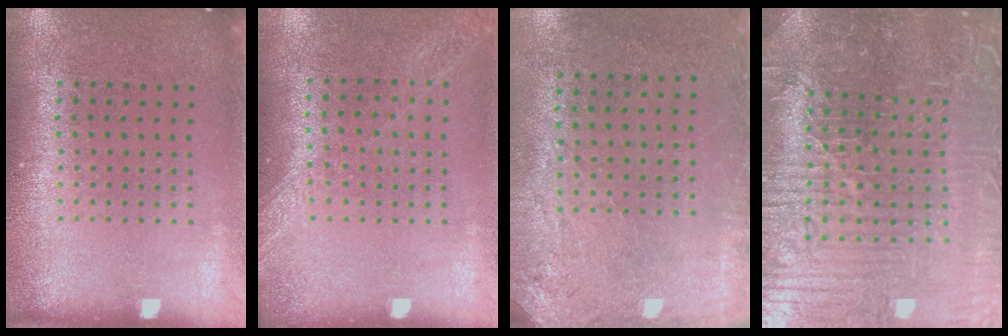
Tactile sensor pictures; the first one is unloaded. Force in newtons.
{"total": 1.2, "press": 1.2, "slide": 0.2}
{"total": 2.8, "press": 2.3, "slide": 1.6}
{"total": 5.5, "press": 5.2, "slide": 1.5}